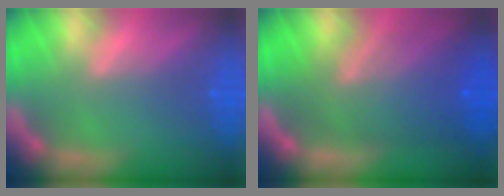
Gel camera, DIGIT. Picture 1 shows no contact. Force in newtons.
{"total": 8.6}